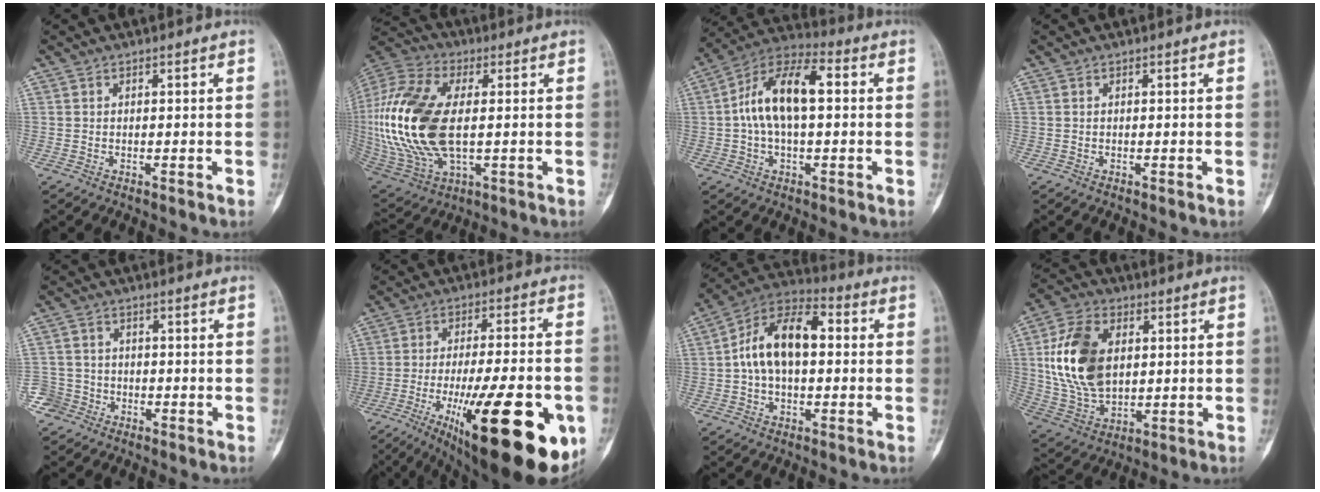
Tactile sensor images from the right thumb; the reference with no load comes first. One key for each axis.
{"total": 24.4, "fx": 0.5, "fy": 13.0, "fz": 20.6, "tx": -0.462, "ty": -0.008, "tz": 0.016}
{"total": 13.9, "fx": 1.2, "fy": 7.0, "fz": 12.0, "tx": -0.219, "ty": 0.040, "tz": 0.012}
{"total": 0.0}
{"total": 4.6, "fx": -2.6, "fy": 3.8, "fz": -0.1, "tx": 0.023, "ty": 0.019, "tz": -0.052}
{"total": 29.4, "fx": -10.6, "fy": 9.2, "fz": 25.8, "tx": -0.333, "ty": 0.009, "tz": -0.142}
{"total": 14.4, "fx": 0.9, "fy": 8.5, "fz": 11.6, "tx": -0.193, "ty": 0.039, "tz": 0.004}
{"total": 16.9, "fx": 2.9, "fy": 10.8, "fz": 12.7, "tx": -0.234, "ty": -0.003, "tz": 0.062}